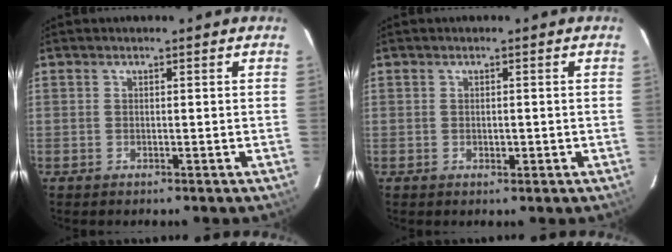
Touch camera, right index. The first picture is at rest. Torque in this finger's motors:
{"motor_torque": [-0.15, -0.12, -0.02, 0.00]}